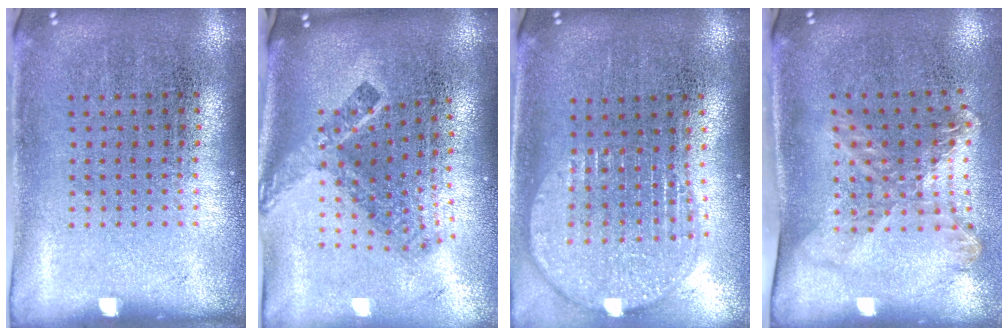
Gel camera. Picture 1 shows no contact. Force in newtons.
{"total": 2.5, "press": 1.6, "slide": 1.9}
{"total": 1.9, "press": 1.6, "slide": 1.0}
{"total": 1.8, "press": 1.3, "slide": 1.2}